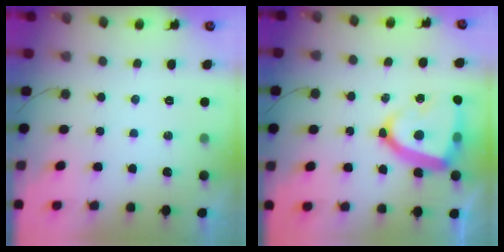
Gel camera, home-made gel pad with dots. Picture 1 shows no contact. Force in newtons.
{"total": 17.6, "press": 17.5, "slide": 1.6}